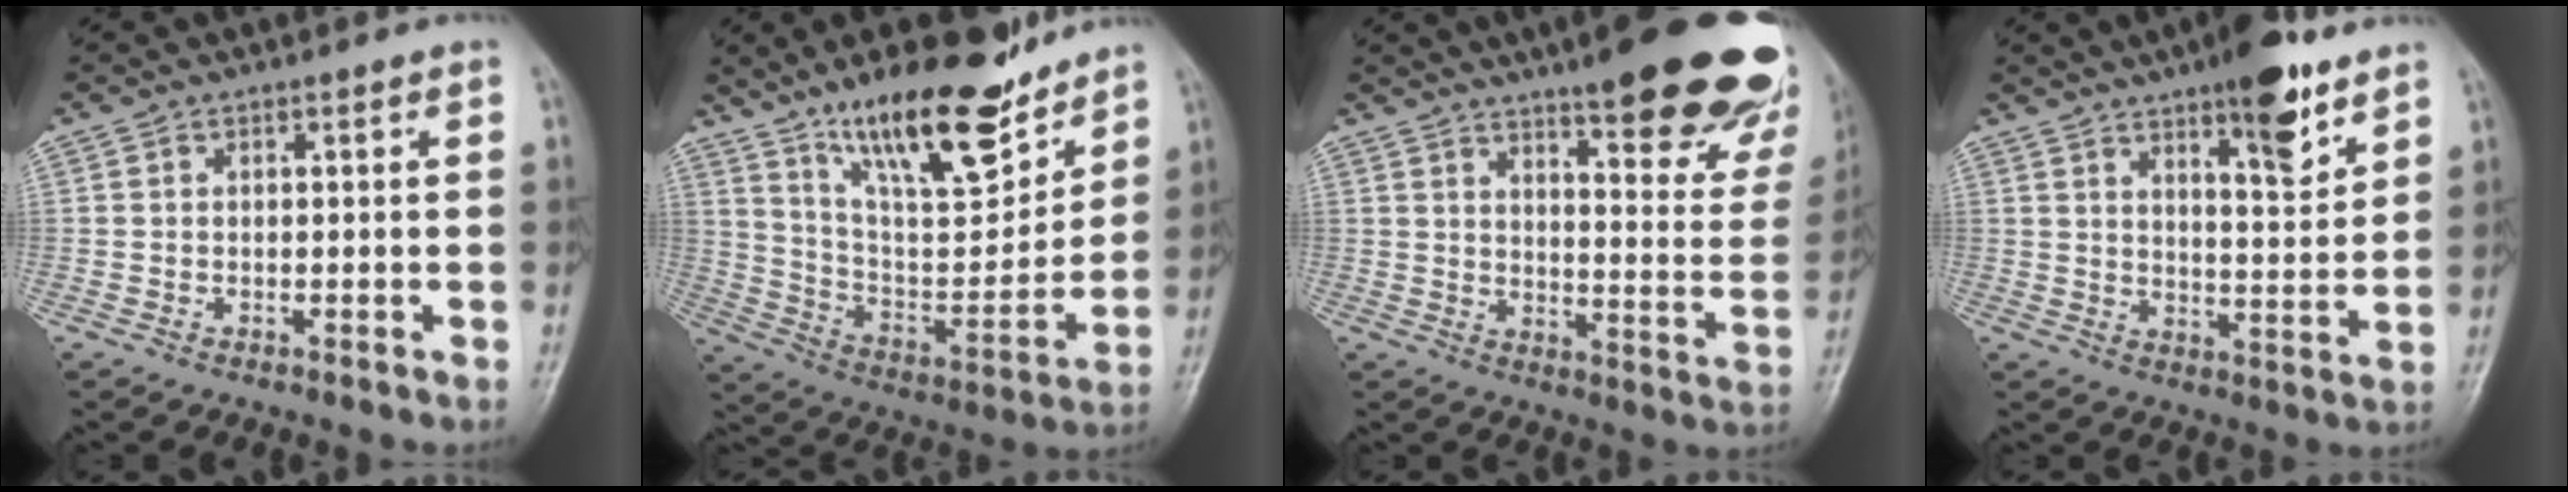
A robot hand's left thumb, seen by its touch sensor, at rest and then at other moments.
{"total": 21.4, "force": [15.1, 6.7, 13.6], "torque": [-0.178, -0.085, 0.261]}
{"total": 26.0, "force": [18.3, 6.1, 17.5], "torque": [-0.190, -0.087, 0.229]}
{"total": 11.5, "force": [7.4, 3.2, 8.2], "torque": [-0.098, -0.046, 0.111]}